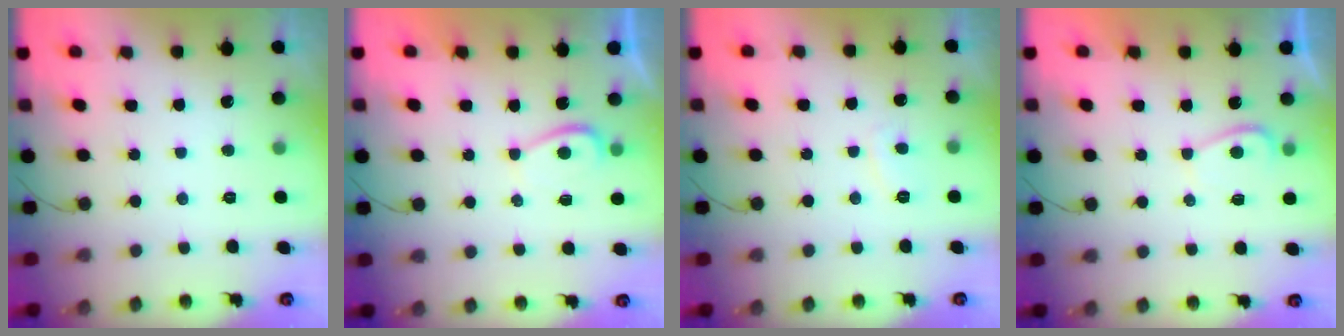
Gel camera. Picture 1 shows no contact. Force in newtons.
{"total": 1.4, "press": 1.3, "slide": 0.5}
{"total": 2.3, "press": 2.1, "slide": 0.7}
{"total": 2.3, "press": 2.2, "slide": 0.8}